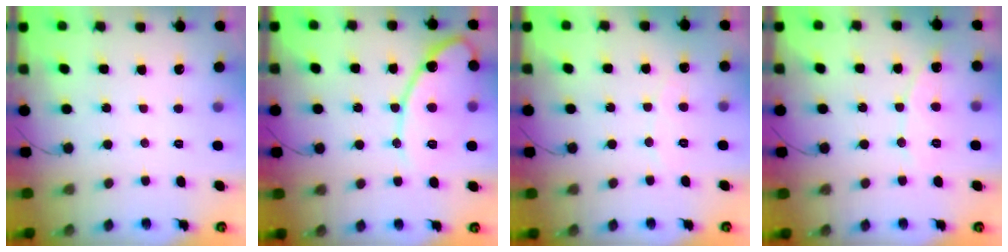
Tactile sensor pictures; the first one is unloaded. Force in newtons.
{"total": 13.2, "press": 13.2, "slide": 0.9}
{"total": 4.2, "press": 4.2, "slide": 0.4}
{"total": 7.0, "press": 7.0, "slide": 0.6}